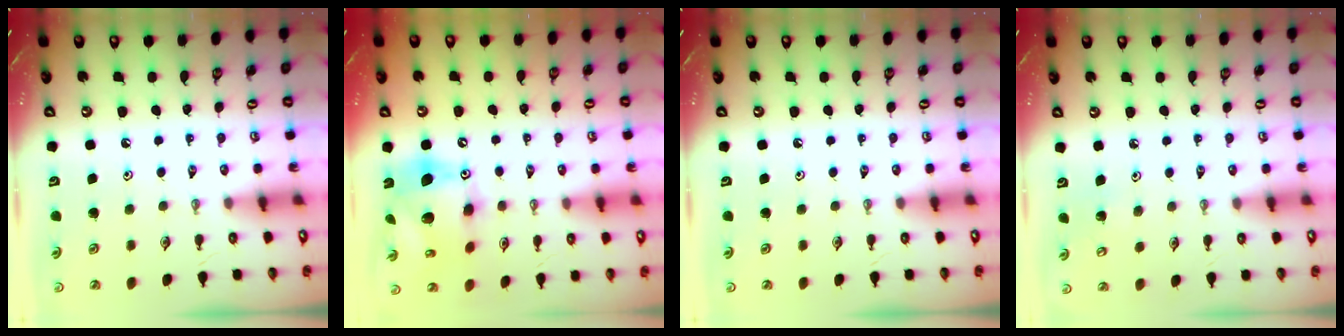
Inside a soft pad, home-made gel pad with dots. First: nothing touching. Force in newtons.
{"total": 15.1, "press": 15.0, "slide": 1.5}
{"total": 0.0}
{"total": 3.8, "press": 3.8, "slide": 0.4}